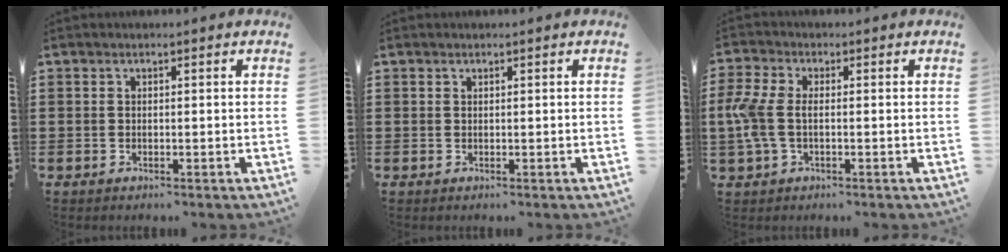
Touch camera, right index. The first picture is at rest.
{"total": 0.0}
{"total": 5.6, "force": [-0.6, 2.9, 4.8], "torque": [-0.136, -0.011, -0.023]}